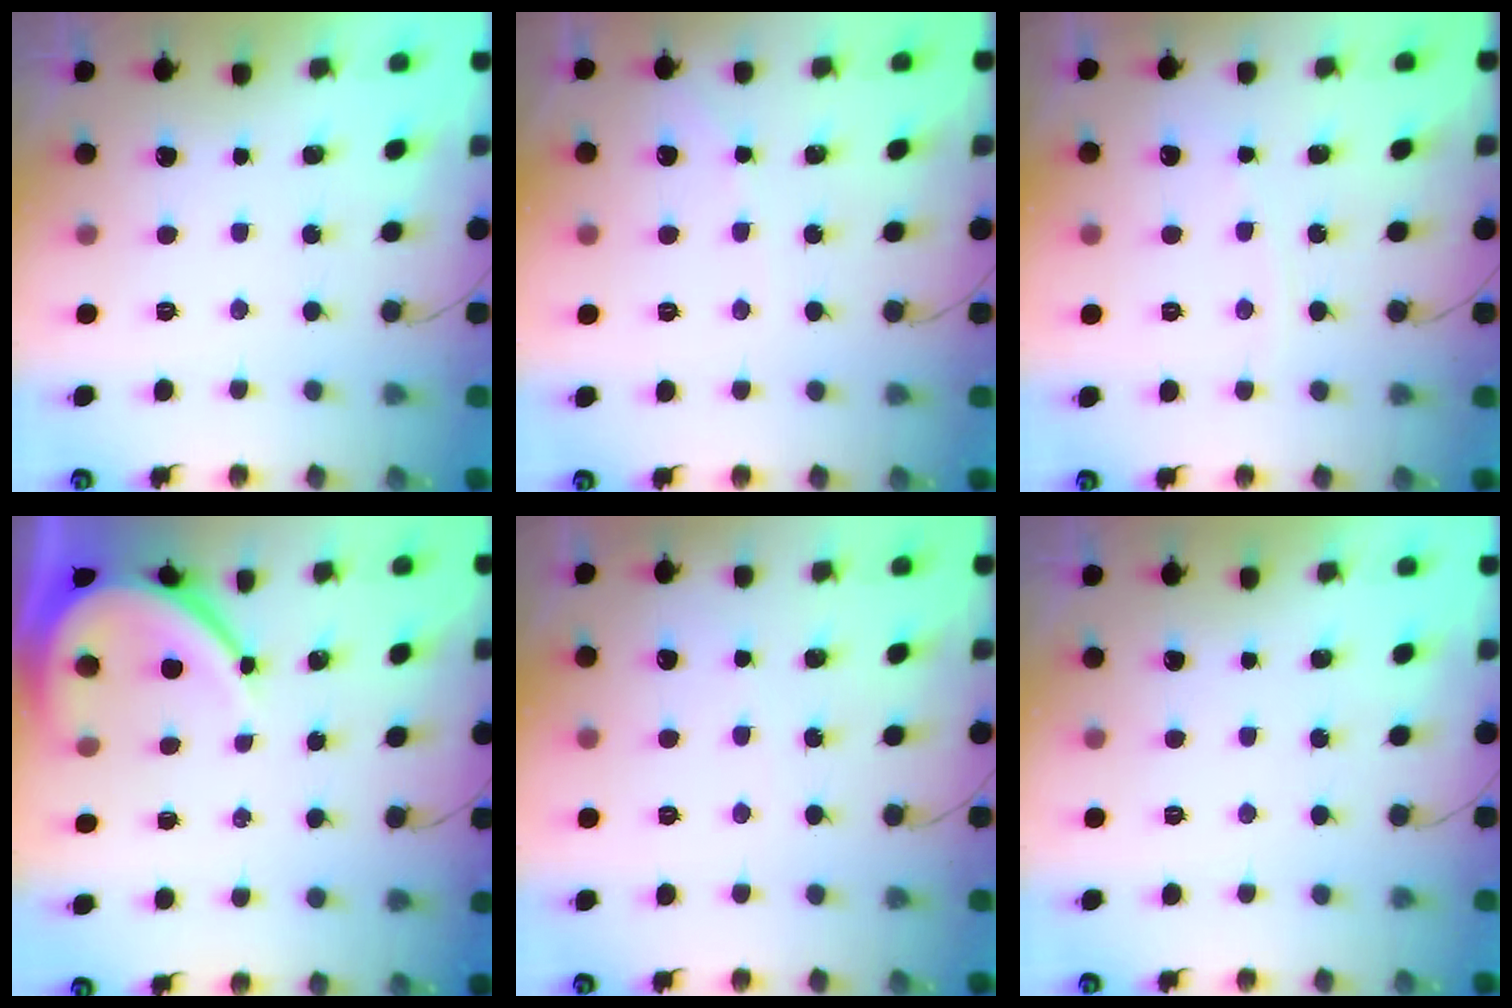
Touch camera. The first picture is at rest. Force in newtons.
{"total": 2.5, "press": 2.4, "slide": 0.5}
{"total": 3.5, "press": 3.5, "slide": 0.6}
{"total": 8.7, "press": 8.6, "slide": 1.3}
{"total": 2.9, "press": 2.9, "slide": 0.4}
{"total": 0.0}